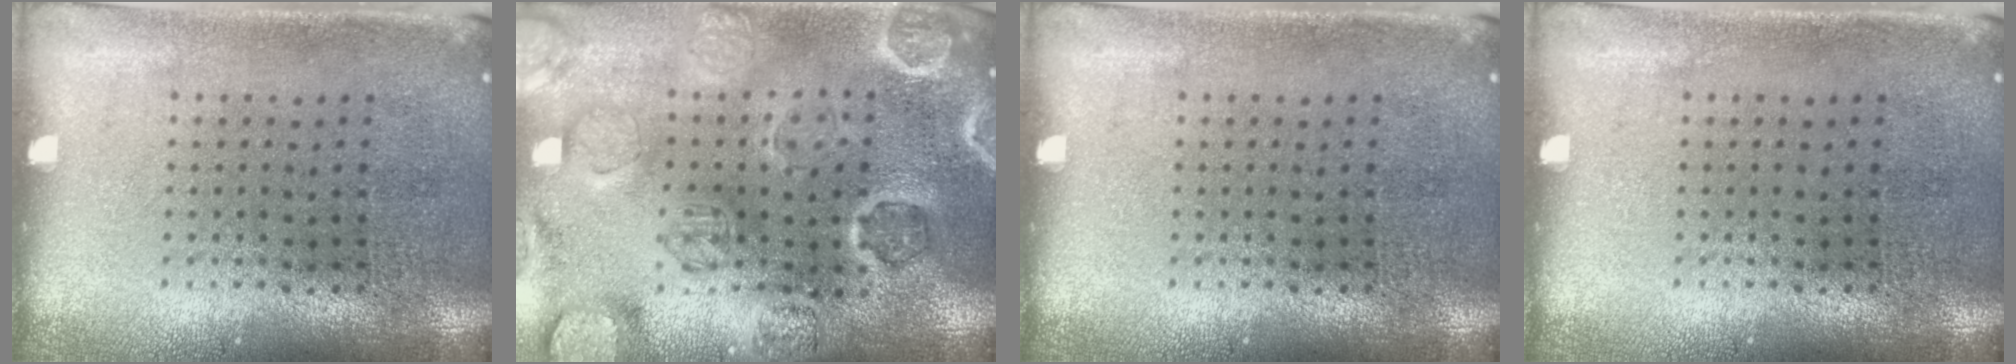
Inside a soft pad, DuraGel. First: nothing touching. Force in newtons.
{"total": 2.6, "press": 2.6, "slide": 0.2}
{"total": 0.0}
{"total": 0.0}